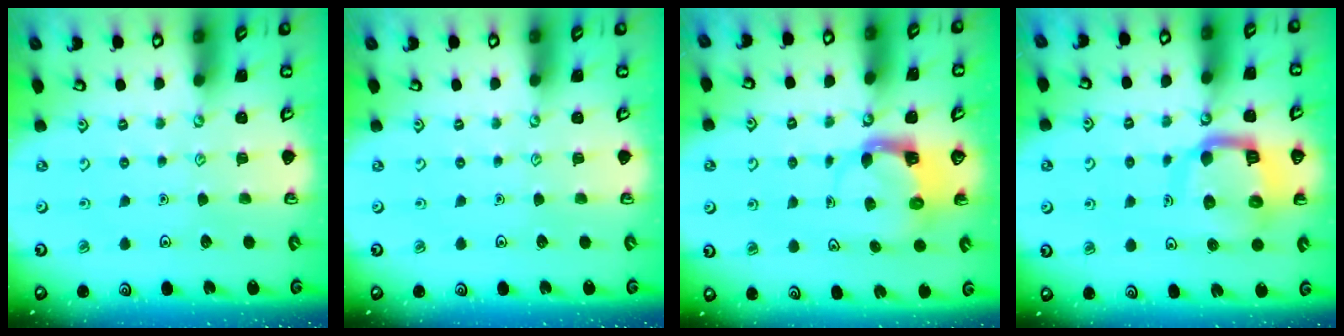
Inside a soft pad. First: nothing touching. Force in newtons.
{"total": 0.0}
{"total": 3.9, "press": 3.9, "slide": 0.7}
{"total": 12.4, "press": 12.3, "slide": 1.4}